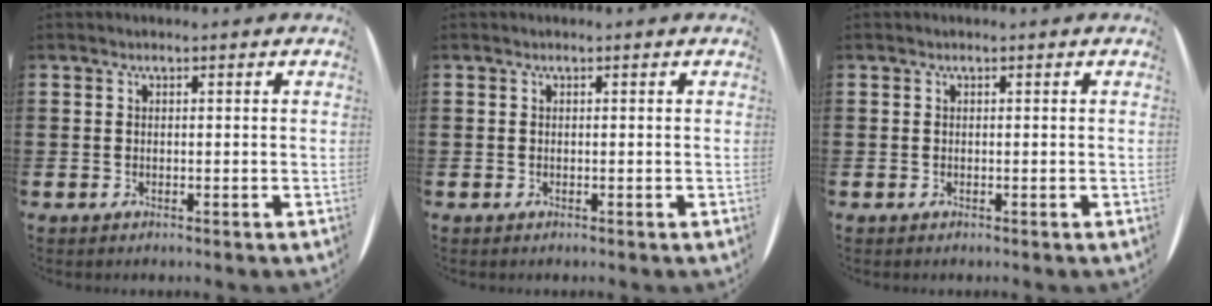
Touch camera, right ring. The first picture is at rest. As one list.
[{"total": 0.0}, {"total": 0.0}]